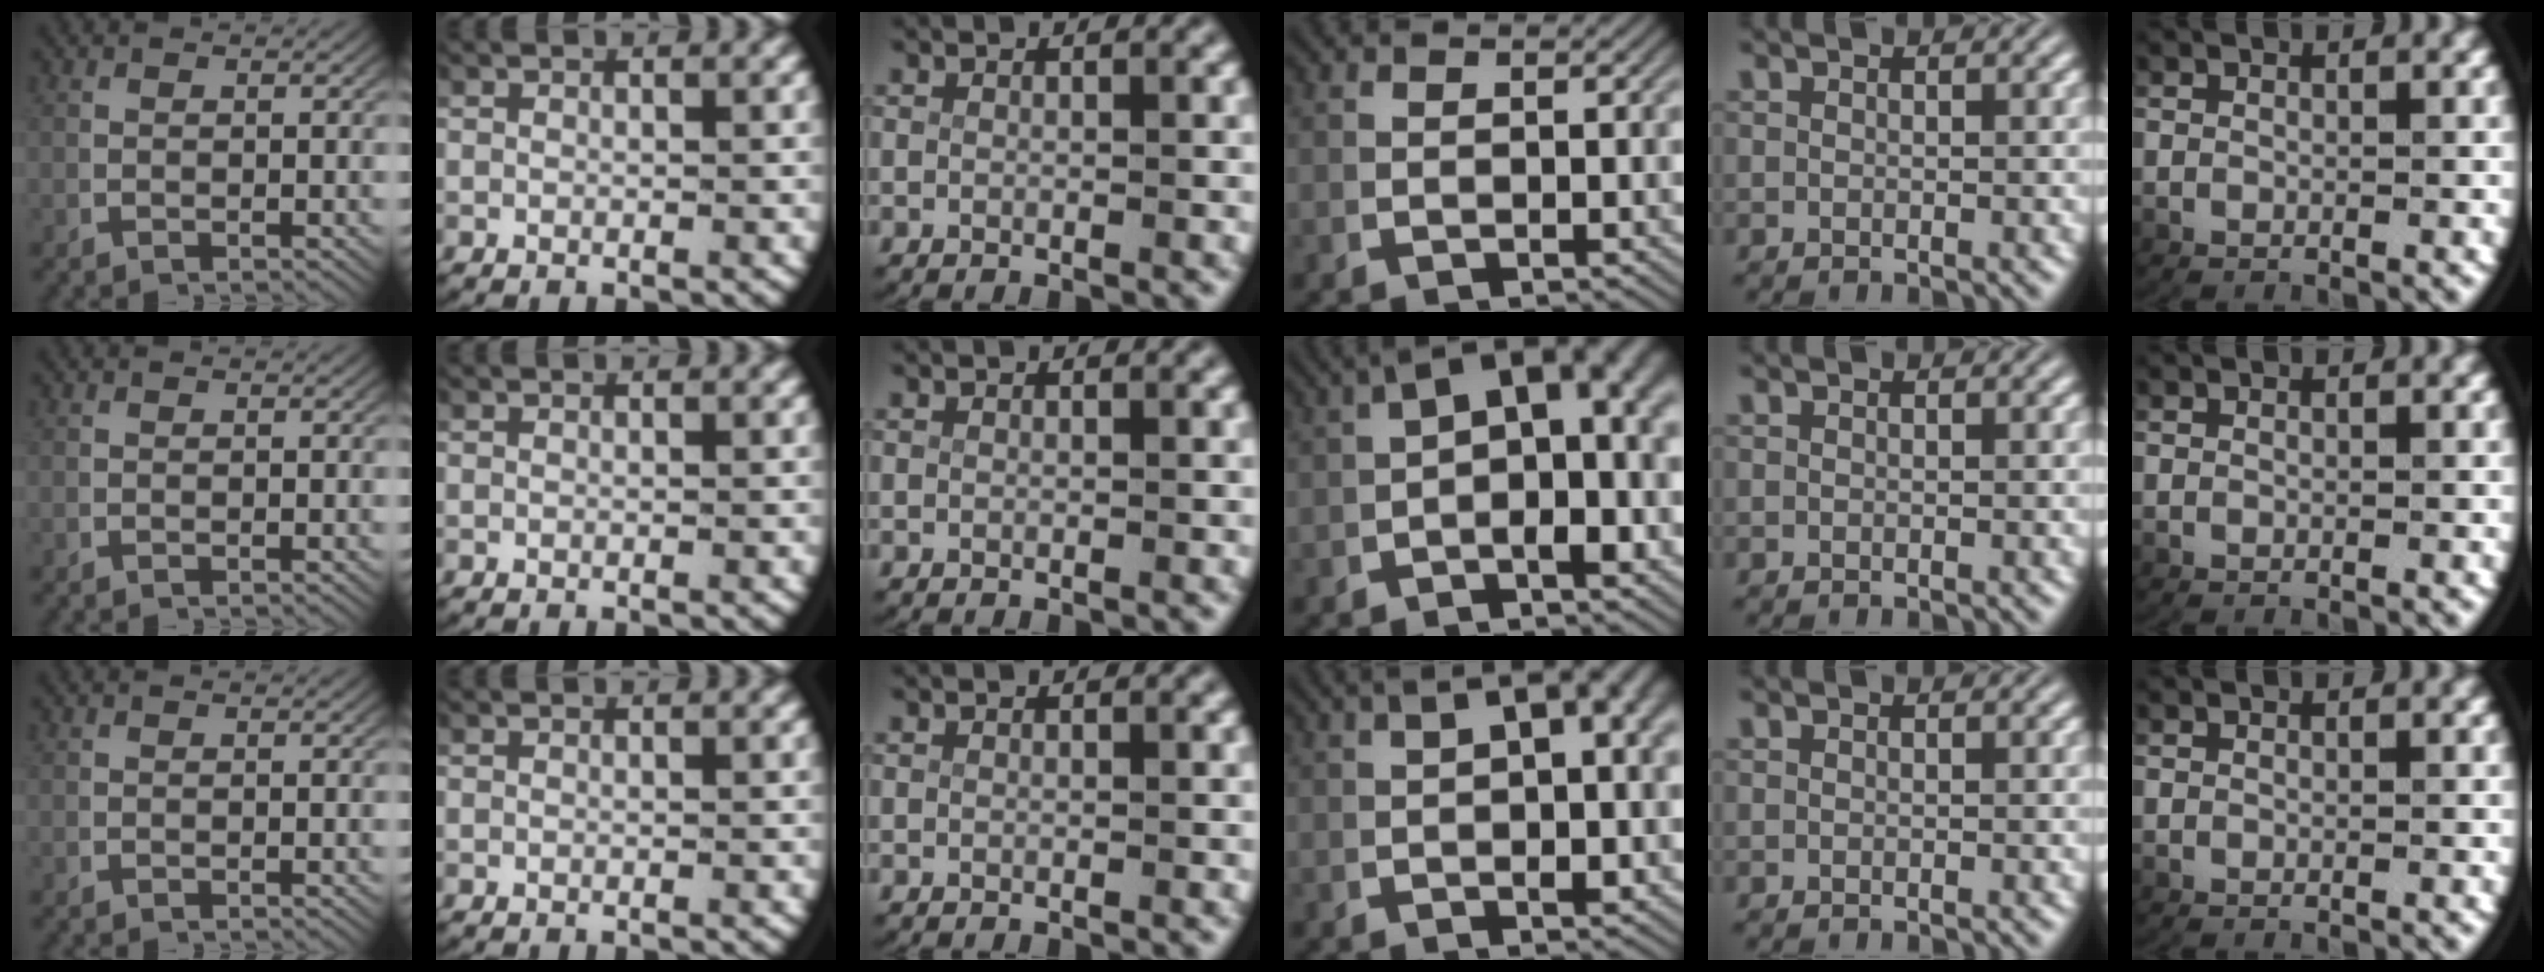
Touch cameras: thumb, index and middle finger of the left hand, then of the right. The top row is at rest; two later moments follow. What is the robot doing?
{"motion": "lift_and_place", "object": "map"}